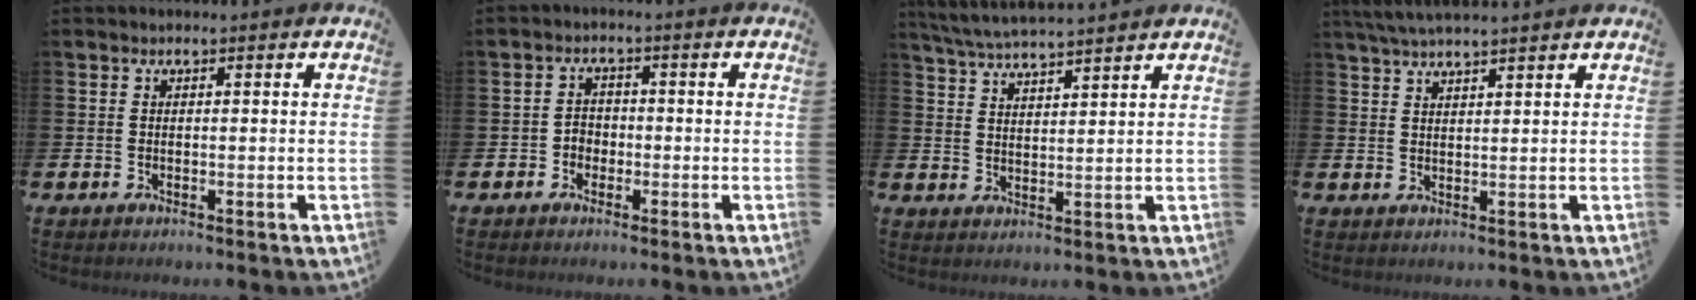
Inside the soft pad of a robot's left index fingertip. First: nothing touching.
{"total": 2.1, "force": [-1.1, 1.8, 0.5], "torque": [-0.010, 0.005, -0.026]}
{"total": 5.1, "force": [5.0, -0.1, 1.1], "torque": [-0.045, -0.020, 0.091]}
{"total": 3.8, "force": [3.6, -0.1, 1.4], "torque": [-0.045, -0.003, 0.068]}